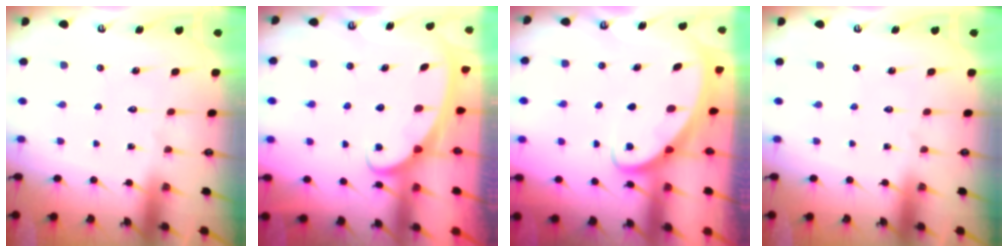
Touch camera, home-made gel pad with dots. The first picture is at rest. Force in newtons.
{"total": 2.4, "press": 2.4, "slide": 0.3}
{"total": 3.1, "press": 3.1, "slide": 0.2}
{"total": 0.0}